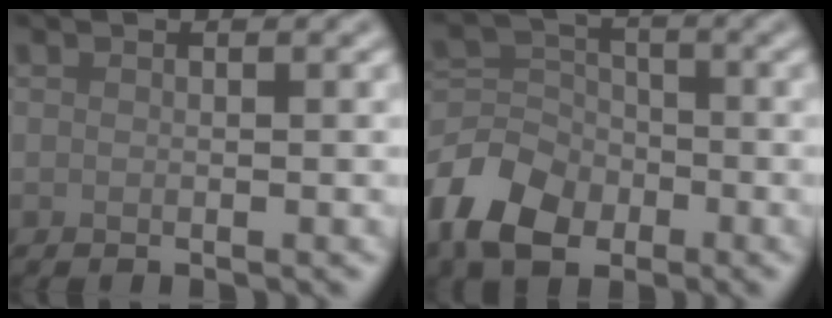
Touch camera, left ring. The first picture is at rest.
{"total": 6.9, "force": [-3.7, 4.7, 3.3], "torque": [-0.071, 0.001, -0.092]}